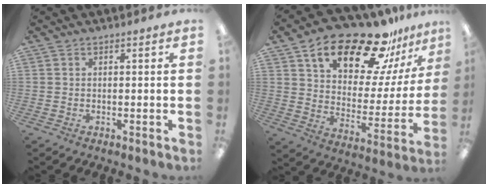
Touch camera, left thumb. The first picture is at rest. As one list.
[{"total": 23.2, "force": [16.6, 9.9, 12.8], "torque": [-0.198, -0.102, 0.280]}]